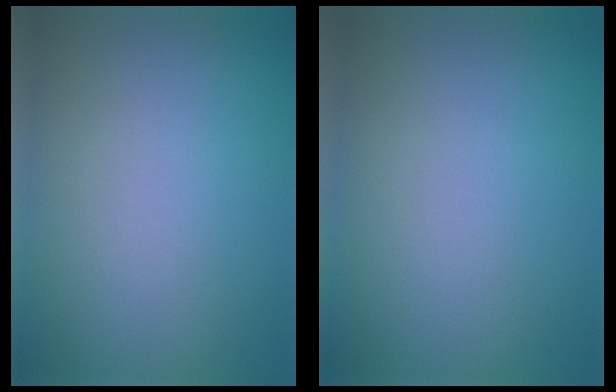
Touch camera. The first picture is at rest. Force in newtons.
{"total": 0.0}